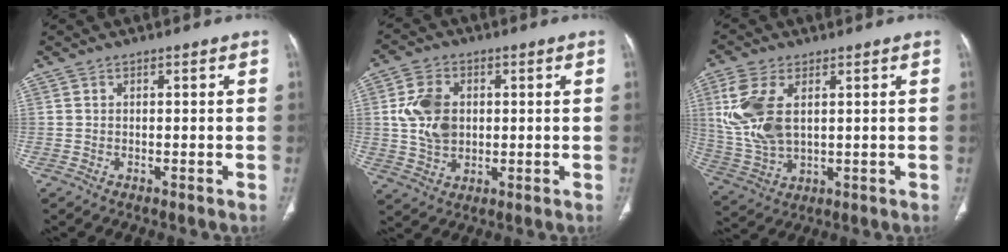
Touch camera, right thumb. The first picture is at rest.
{"total": 9.6, "force": [1.3, 6.9, 6.5], "torque": [-0.112, 0.000, 0.029]}
{"total": 12.4, "force": [3.1, 6.9, 9.8], "torque": [-0.223, -0.008, 0.071]}